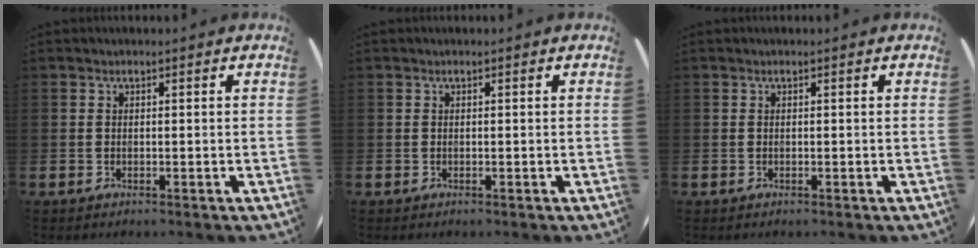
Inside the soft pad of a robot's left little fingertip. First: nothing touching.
{"total": 0.0}
{"total": 0.0}